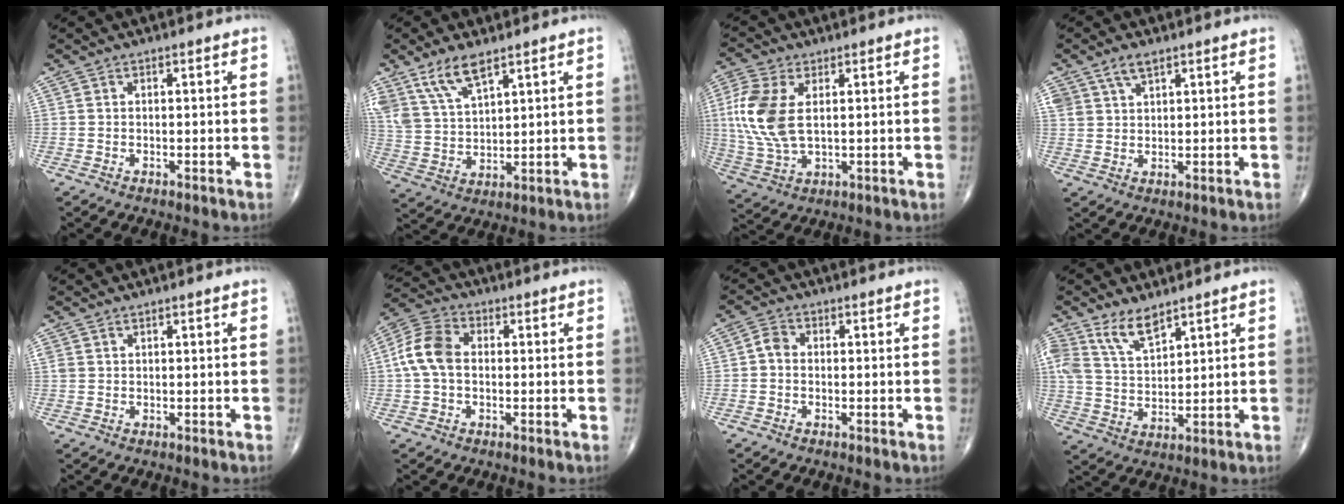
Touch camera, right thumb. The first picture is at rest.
{"total": 9.2, "force": [6.3, 3.5, 5.8], "torque": [-0.111, -0.022, 0.136]}
{"total": 12.3, "force": [2.1, 6.6, 10.1], "torque": [-0.245, -0.001, 0.047]}
{"total": 4.4, "force": [2.9, 2.2, 2.5], "torque": [-0.042, -0.010, 0.060]}
{"total": 1.3, "force": [0.8, 0.8, 0.6], "torque": [-0.013, 0.007, 0.019]}
{"total": 8.5, "force": [0.1, 5.8, 6.2], "torque": [-0.128, 0.026, -0.007]}
{"total": 2.6, "force": [-0.3, 2.1, 1.6], "torque": [-0.021, 0.008, -0.016]}
{"total": 7.9, "force": [5.5, 3.4, 4.5], "torque": [-0.081, -0.027, 0.117]}